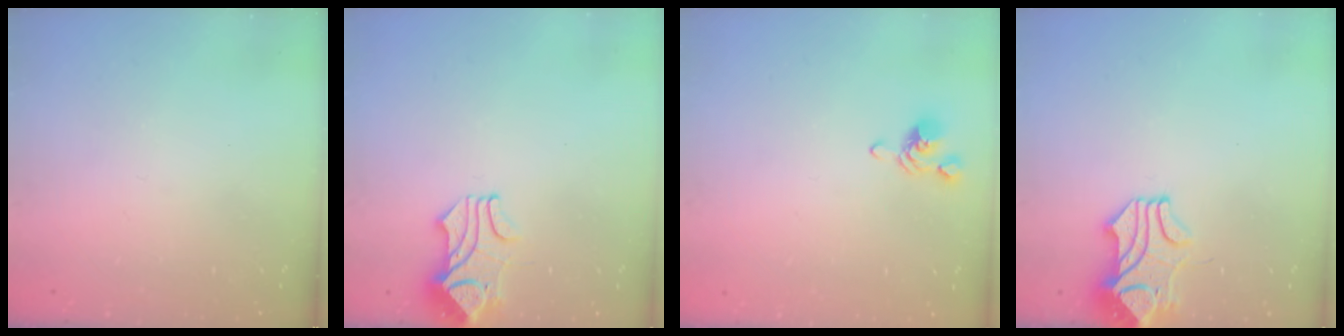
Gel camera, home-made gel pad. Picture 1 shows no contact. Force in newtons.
{"total": 1.6, "press": 1.2, "slide": 1.0}
{"total": 2.6, "press": 2.5, "slide": 0.5}
{"total": 2.8, "press": 2.5, "slide": 1.1}